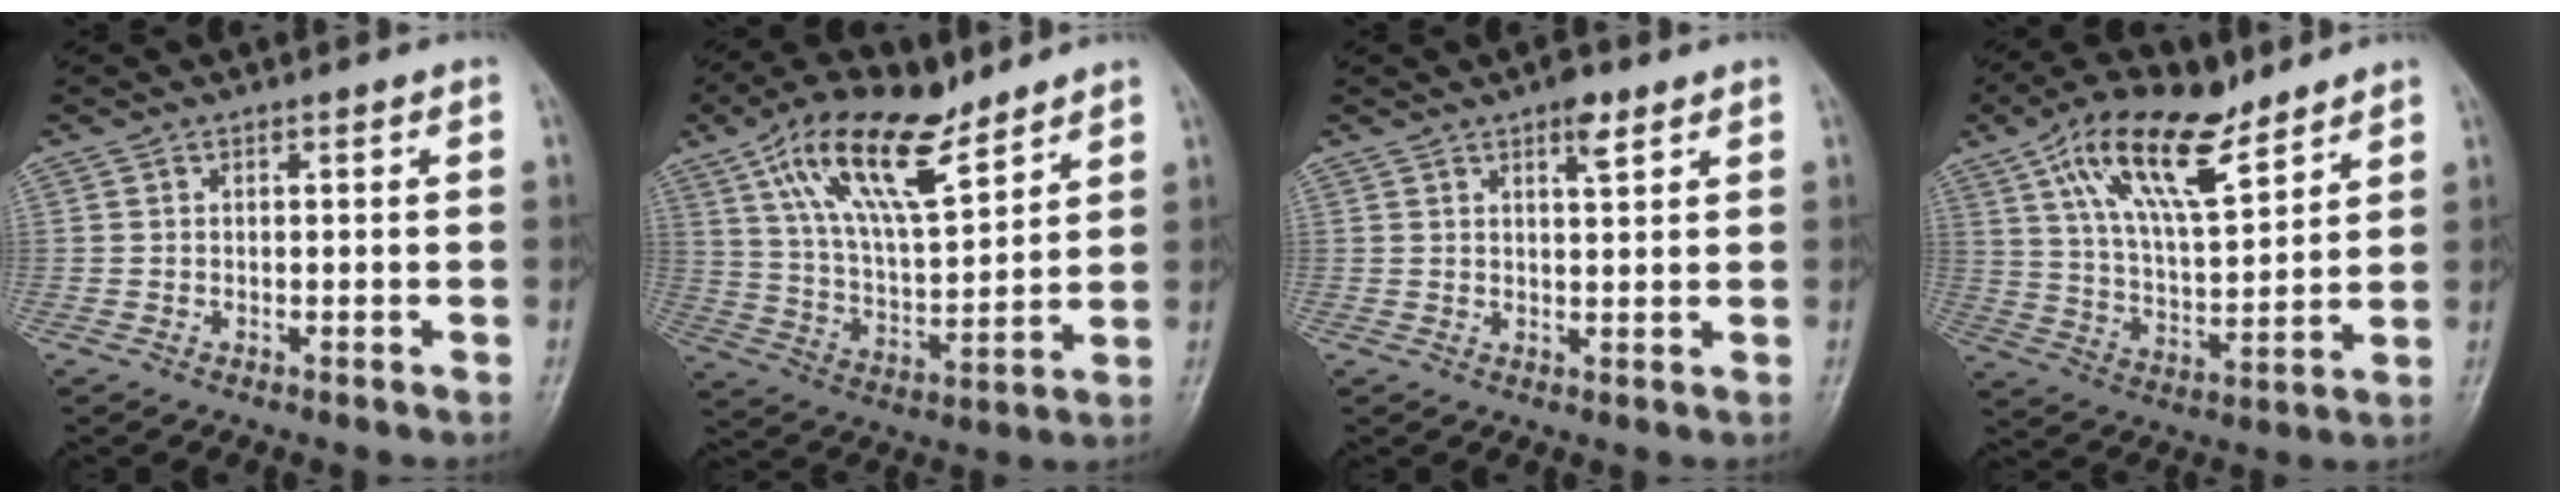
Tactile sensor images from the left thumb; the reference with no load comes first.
{"total": 17.4, "force": [10.7, 6.8, 12.0], "torque": [-0.194, -0.039, 0.203]}
{"total": 3.7, "force": [2.3, 1.2, 2.6], "torque": [-0.033, -0.009, 0.034]}
{"total": 16.7, "force": [10.0, 6.7, 11.5], "torque": [-0.182, -0.037, 0.187]}